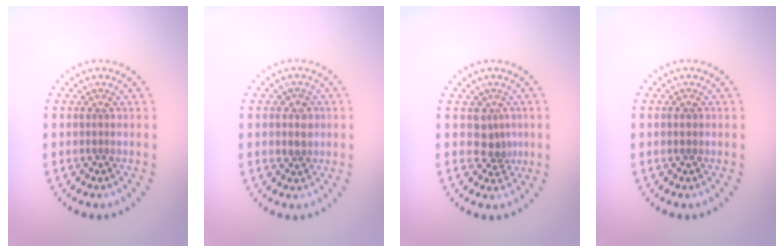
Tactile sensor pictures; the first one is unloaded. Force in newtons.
{"total": 1.9, "press": 1.8, "slide": 0.6}
{"total": 2.2, "press": 1.7, "slide": 1.4}
{"total": 0.9, "press": 0.9, "slide": 0.0}